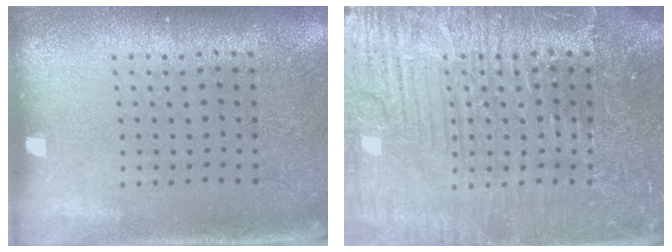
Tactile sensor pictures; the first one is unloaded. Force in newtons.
{"total": 4.5, "press": 4.5, "slide": 0.5}